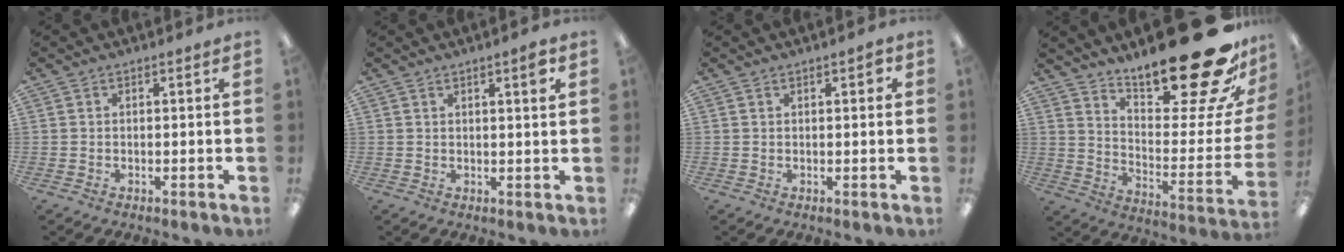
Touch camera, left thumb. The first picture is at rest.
{"total": 2.8, "force": [1.8, 0.3, 2.1], "torque": [-0.037, -0.003, 0.028]}
{"total": 1.7, "force": [0.8, 0.7, 1.4], "torque": [-0.020, 0.002, 0.010]}
{"total": 27.8, "force": [20.2, 7.8, 17.5], "torque": [-0.229, -0.147, 0.324]}